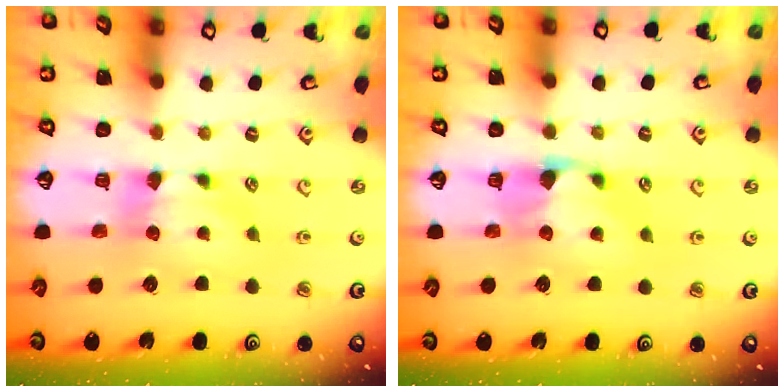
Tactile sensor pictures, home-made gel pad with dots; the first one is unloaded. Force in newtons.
{"total": 0.7, "press": 0.4, "slide": 0.6}